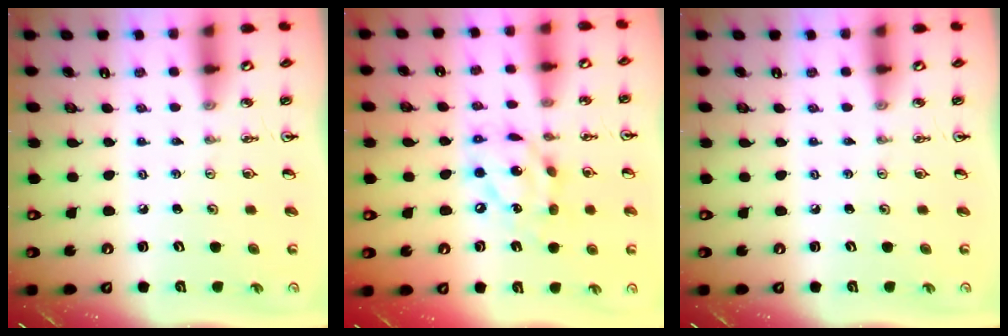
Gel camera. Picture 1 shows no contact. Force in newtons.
{"total": 13.9, "press": 13.9, "slide": 1.4}
{"total": 0.0}